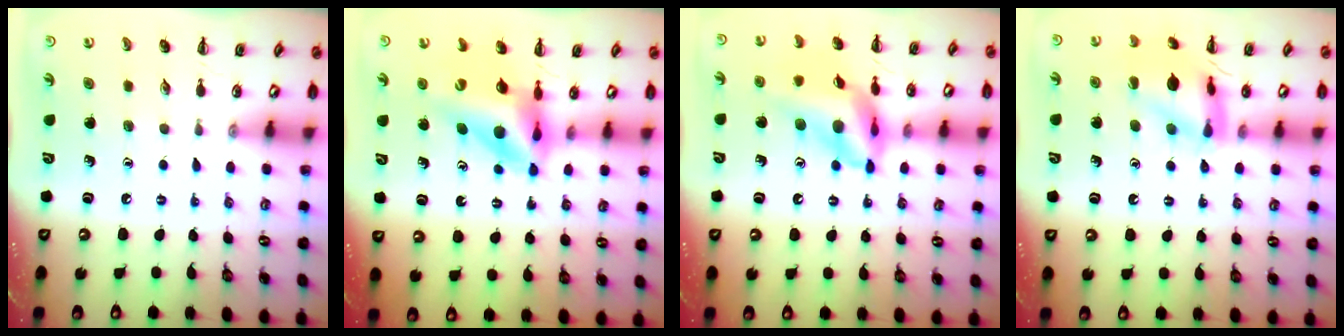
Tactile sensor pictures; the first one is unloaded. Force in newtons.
{"total": 12.0, "press": 11.4, "slide": 3.7}
{"total": 14.5, "press": 13.7, "slide": 4.8}
{"total": 13.2, "press": 13.2, "slide": 0.7}